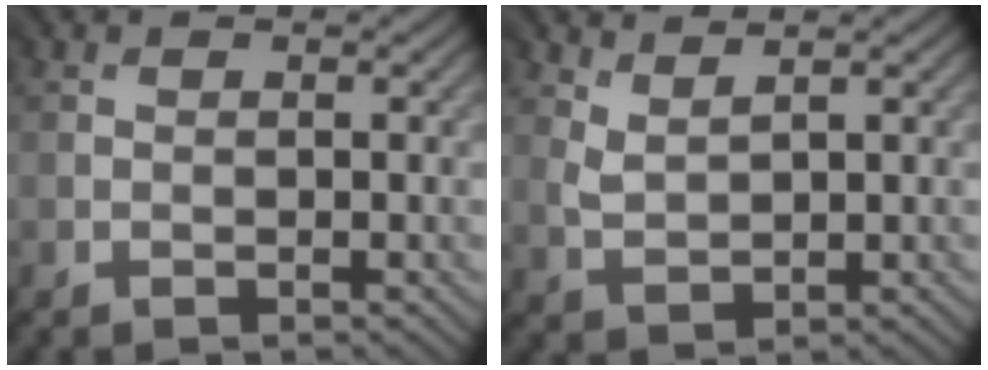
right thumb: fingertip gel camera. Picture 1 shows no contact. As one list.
[{"total": 3.1, "force": [3.0, 0.2, -0.8], "torque": [0.005, 0.003, 0.063]}]